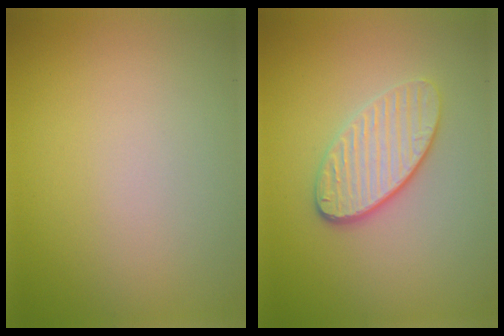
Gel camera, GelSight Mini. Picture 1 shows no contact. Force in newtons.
{"total": 3.7, "press": 3.2, "slide": 1.9}